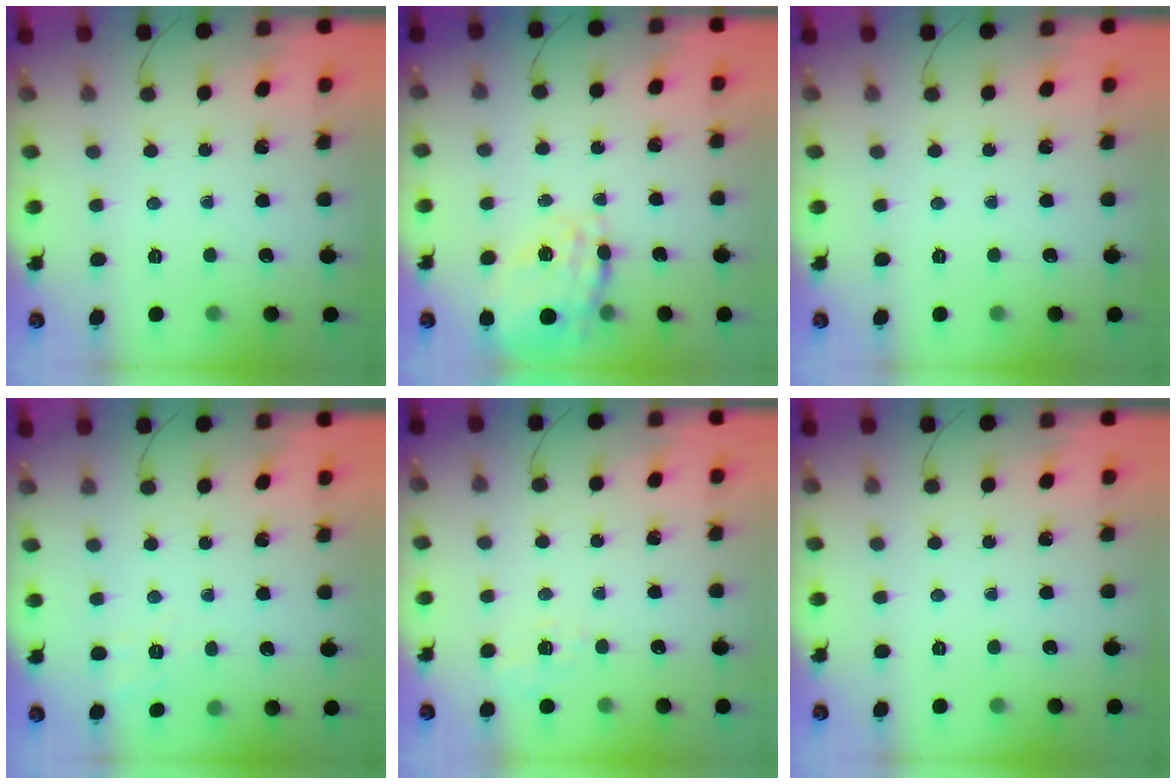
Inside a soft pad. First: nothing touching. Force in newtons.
{"total": 19.4, "press": 19.3, "slide": 1.9}
{"total": 0.0}
{"total": 2.2, "press": 0.7, "slide": 2.0}
{"total": 1.6, "press": 0.2, "slide": 1.6}
{"total": 0.0}